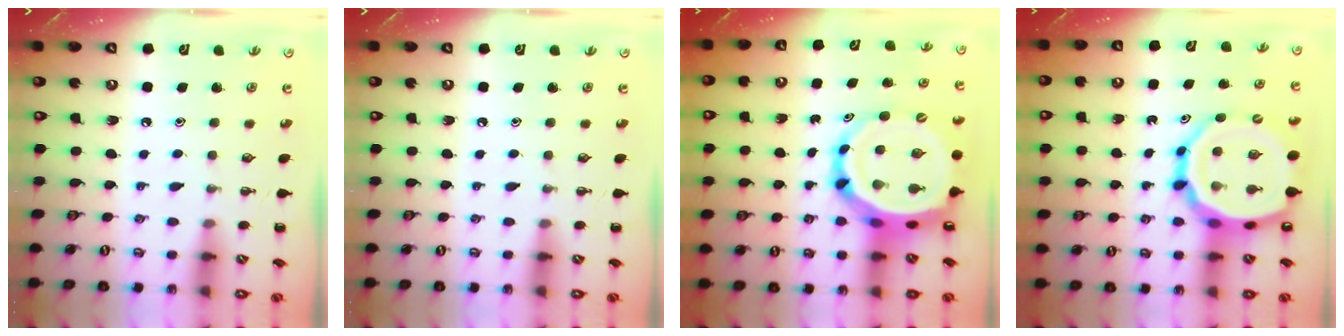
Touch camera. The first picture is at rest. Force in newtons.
{"total": 0.0}
{"total": 11.3, "press": 10.9, "slide": 2.7}
{"total": 18.0, "press": 17.5, "slide": 4.1}